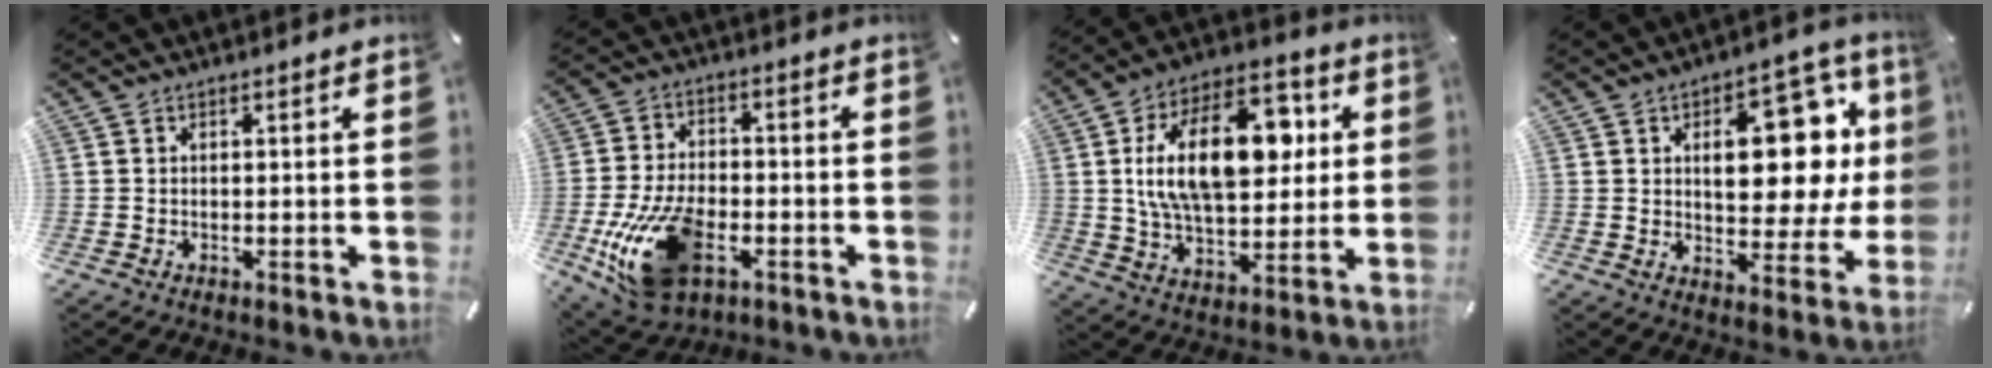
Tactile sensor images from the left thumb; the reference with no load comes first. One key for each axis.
{"total": 17.4, "fx": -5.8, "fy": 10.3, "fz": 12.7, "tx": -0.254, "ty": 0.013, "tz": -0.092}
{"total": 22.4, "fx": 5.1, "fy": 12.6, "fz": 17.7, "tx": -0.321, "ty": 0.003, "tz": 0.083}
{"total": 20.0, "fx": 5.8, "fy": 11.0, "fz": 15.6, "tx": -0.197, "ty": -0.031, "tz": 0.093}